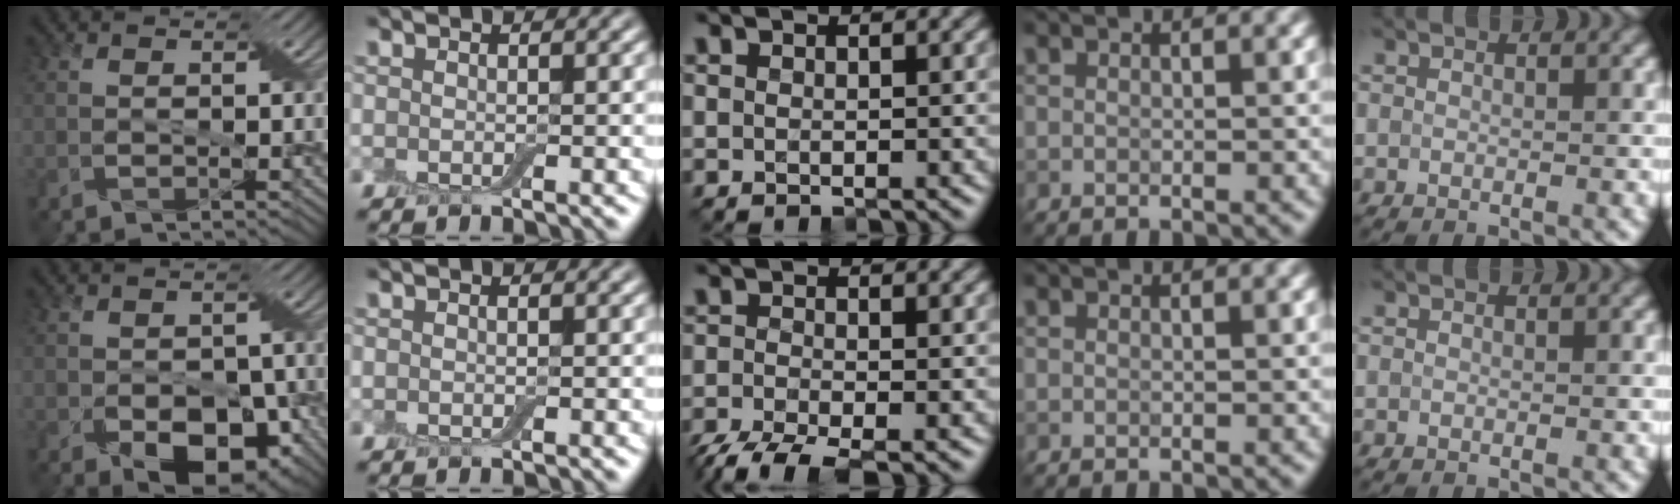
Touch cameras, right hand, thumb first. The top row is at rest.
{"thumb": {"total": 9.3, "force": [-3.7, 5.8, 6.1], "torque": [-0.095, -0.026, -0.047]}, "middle": {"total": 4.6, "force": [-3.5, 1.1, 2.8], "torque": [-0.057, -0.015, -0.074]}}